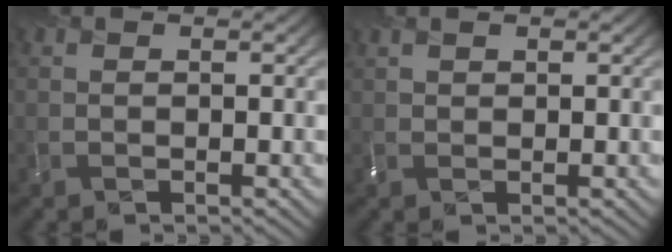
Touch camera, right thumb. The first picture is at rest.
{"total": 1.4, "force": [1.0, 0.7, 0.6], "torque": [-0.018, 0.005, 0.023]}